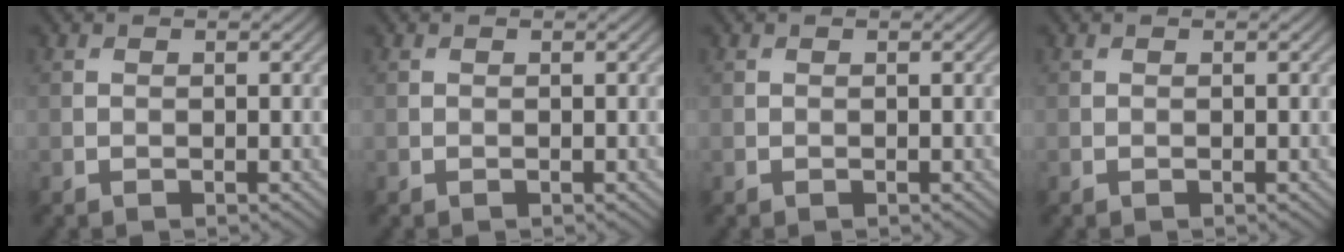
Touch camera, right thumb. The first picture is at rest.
{"total": 0.0}
{"total": 0.0}
{"total": 0.0}